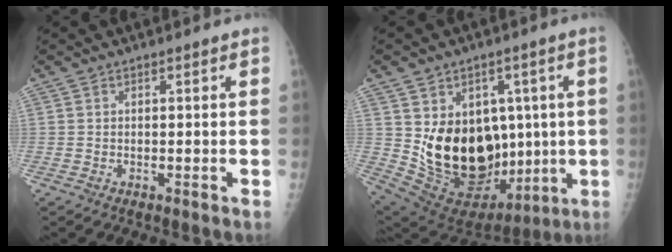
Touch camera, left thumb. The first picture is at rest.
{"total": 21.6, "force": [0.6, 14.7, 15.8], "torque": [-0.217, -0.023, 0.050]}